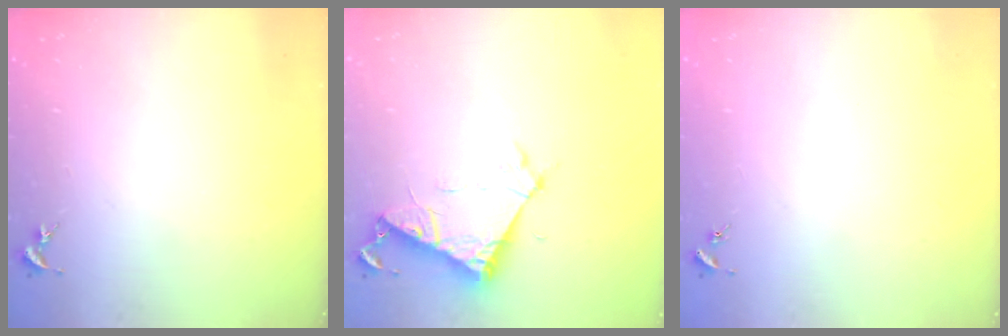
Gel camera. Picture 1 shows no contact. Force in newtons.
{"total": 6.5, "press": 6.5, "slide": 0.5}
{"total": 0.0}